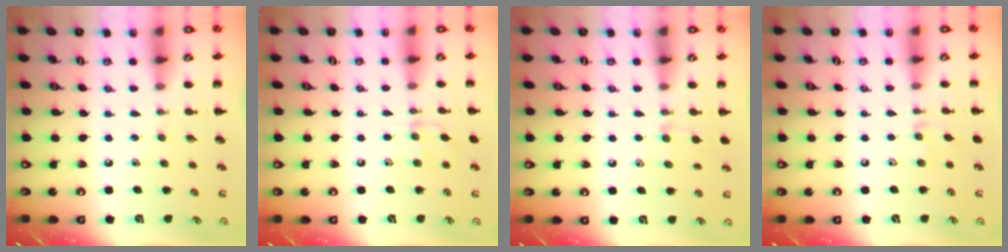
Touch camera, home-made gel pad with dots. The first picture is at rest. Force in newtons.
{"total": 6.0, "press": 5.8, "slide": 1.7}
{"total": 6.4, "press": 6.0, "slide": 2.2}
{"total": 3.7, "press": 3.4, "slide": 1.4}